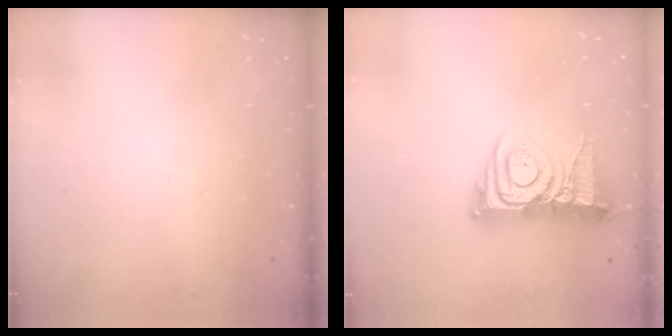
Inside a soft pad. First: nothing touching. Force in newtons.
{"total": 12.1, "press": 12.0, "slide": 1.7}